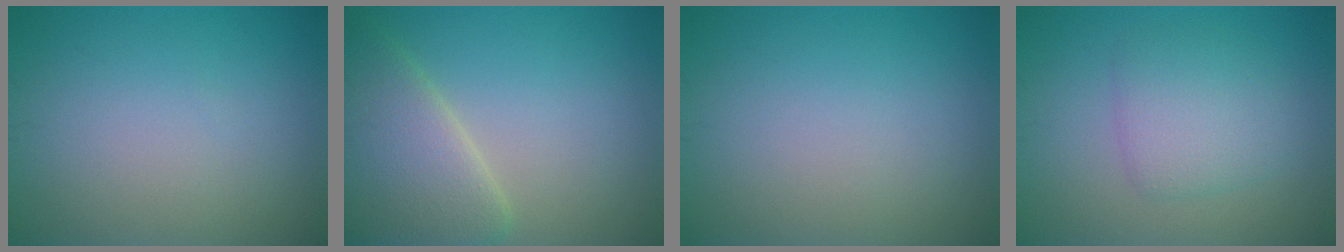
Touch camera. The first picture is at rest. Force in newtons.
{"total": 6.9, "press": 6.8, "slide": 0.5}
{"total": 0.0}
{"total": 3.6, "press": 3.6, "slide": 0.2}